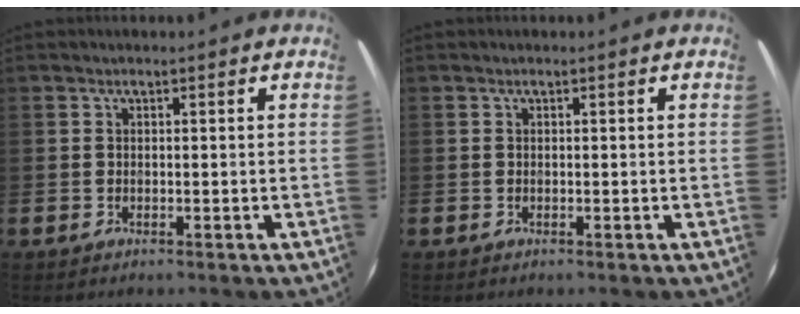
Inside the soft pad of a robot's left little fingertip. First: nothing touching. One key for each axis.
{"total": 0.0}